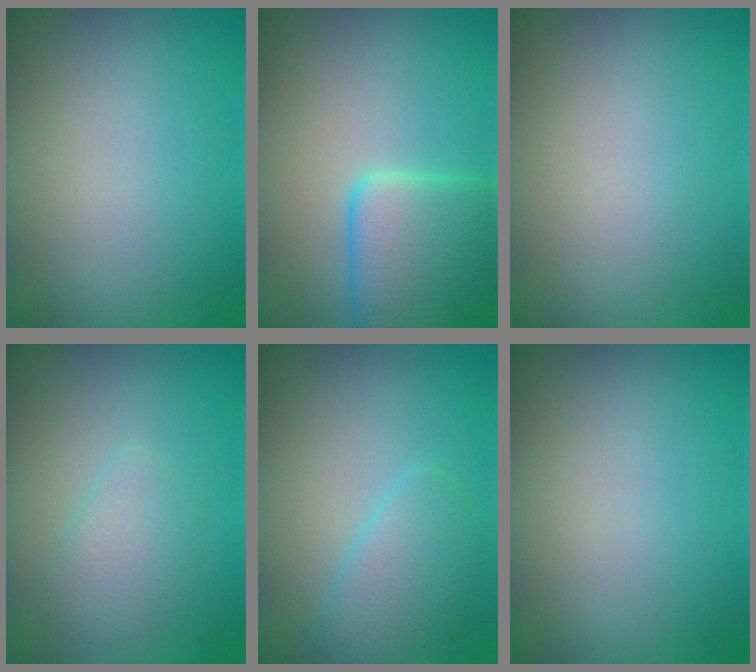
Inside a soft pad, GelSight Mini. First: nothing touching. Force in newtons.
{"total": 5.6, "press": 5.6, "slide": 0.3}
{"total": 0.0}
{"total": 2.1, "press": 2.1, "slide": 0.1}
{"total": 2.7, "press": 2.7, "slide": 0.2}
{"total": 0.0}